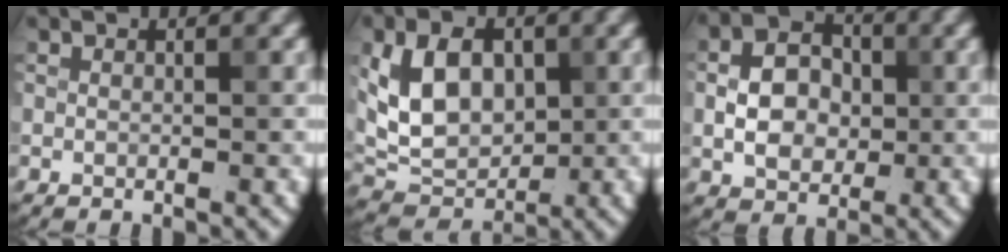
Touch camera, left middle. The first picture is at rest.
{"total": 7.3, "force": [1.1, 5.0, 5.2], "torque": [-0.100, -0.002, 0.019]}
{"total": 4.9, "force": [-0.3, 3.8, 3.2], "torque": [-0.054, 0.004, -0.004]}